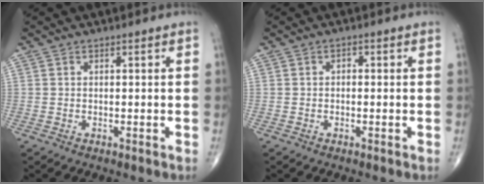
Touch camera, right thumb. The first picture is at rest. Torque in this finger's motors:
{"motor_torque": [-0.36, 0.18, 0.22, 0.04, 0.00]}